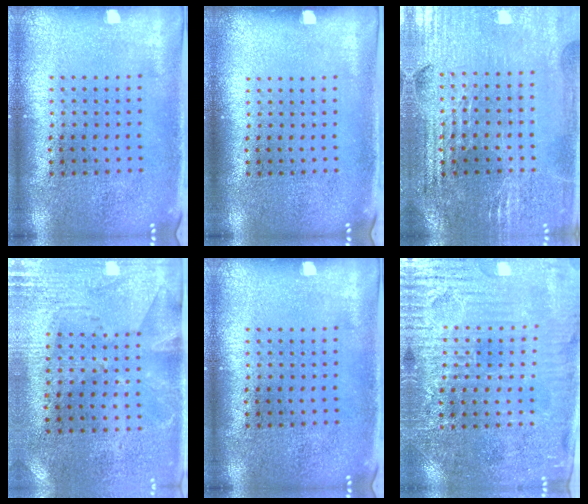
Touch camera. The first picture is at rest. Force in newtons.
{"total": 0.0}
{"total": 2.9, "press": 2.9, "slide": 0.5}
{"total": 2.7, "press": 2.3, "slide": 1.5}
{"total": 0.0}
{"total": 3.6, "press": 3.4, "slide": 1.2}